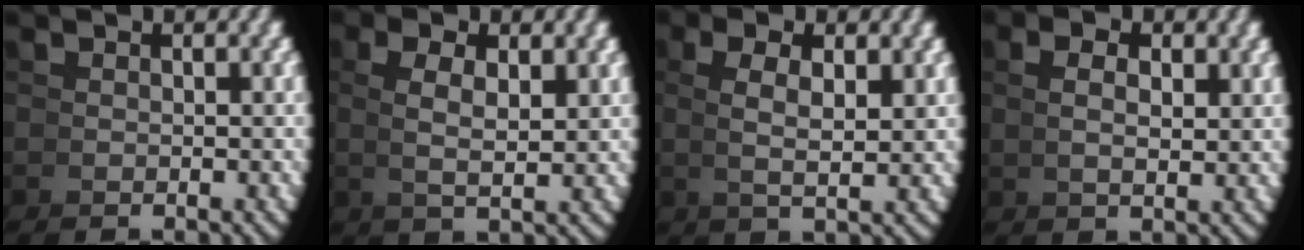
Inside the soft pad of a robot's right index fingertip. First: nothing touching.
{"total": 2.7, "force": [1.5, 0.1, 2.2], "torque": [-0.033, 0.002, 0.034]}
{"total": 3.0, "force": [1.6, 0.1, 2.5], "torque": [-0.041, 0.003, 0.035]}
{"total": 1.8, "force": [1.3, -0.4, 1.2], "torque": [-0.014, 0.001, 0.031]}